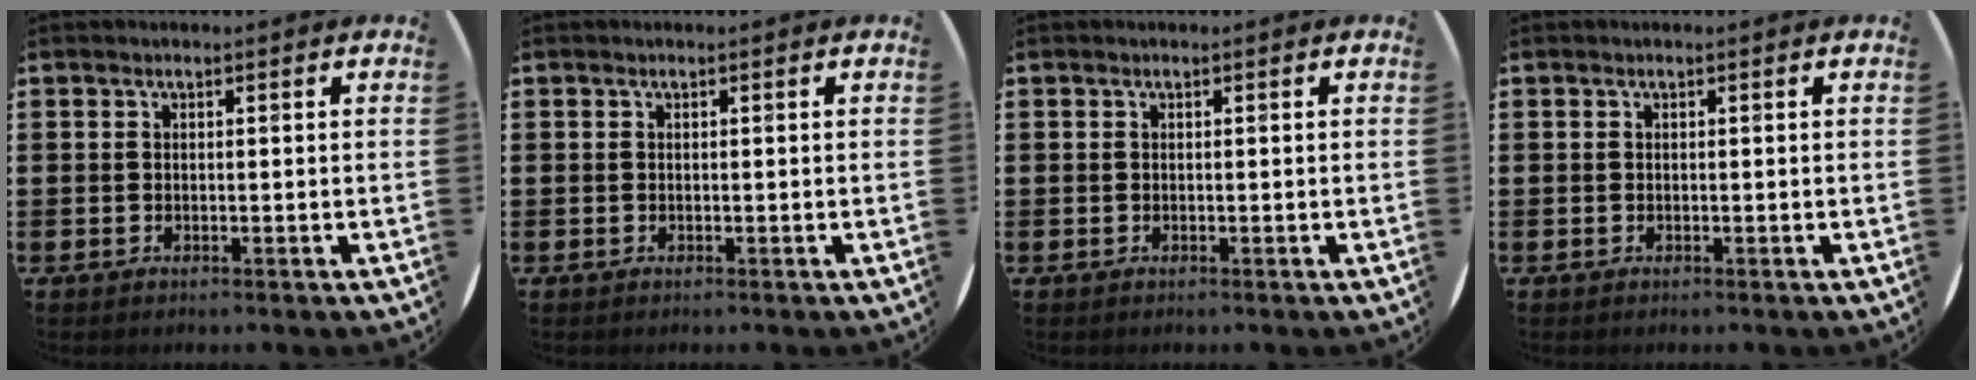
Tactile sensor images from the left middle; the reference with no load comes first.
{"total": 0.0}
{"total": 0.0}
{"total": 0.0}